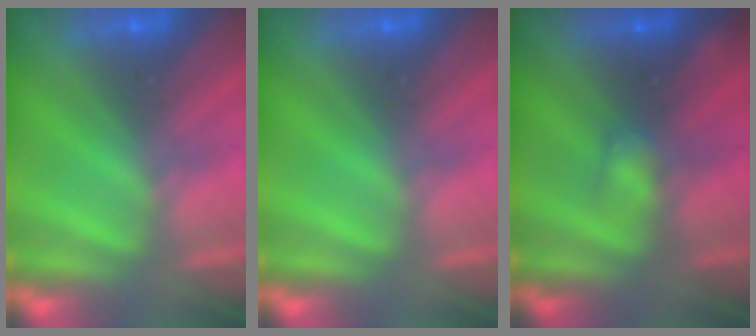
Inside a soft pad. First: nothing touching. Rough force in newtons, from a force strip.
{"total": 0.0}
{"total": 1.8}